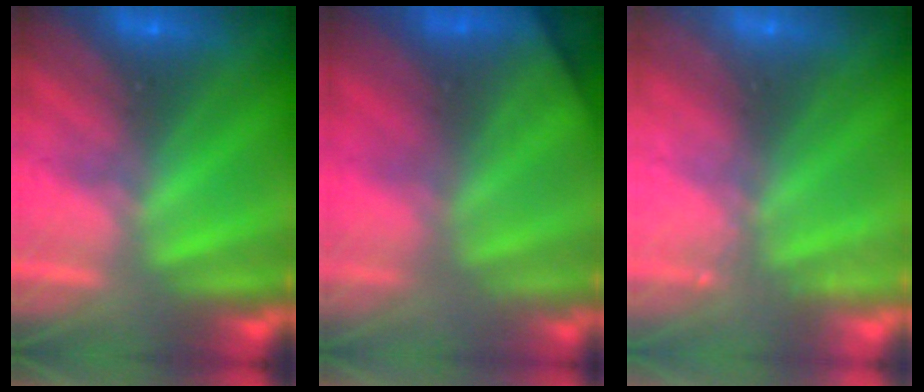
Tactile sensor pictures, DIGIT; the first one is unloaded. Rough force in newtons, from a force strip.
{"total": 8.1}
{"total": 2.6}